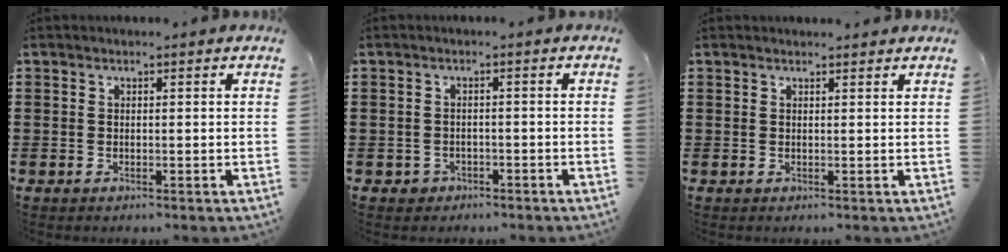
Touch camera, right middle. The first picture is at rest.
{"total": 1.2, "force": [-0.9, 0.8, 0.0], "torque": [-0.005, 0.002, -0.023]}
{"total": 1.0, "force": [1.0, -0.1, 0.1], "torque": [0.004, -0.005, 0.017]}